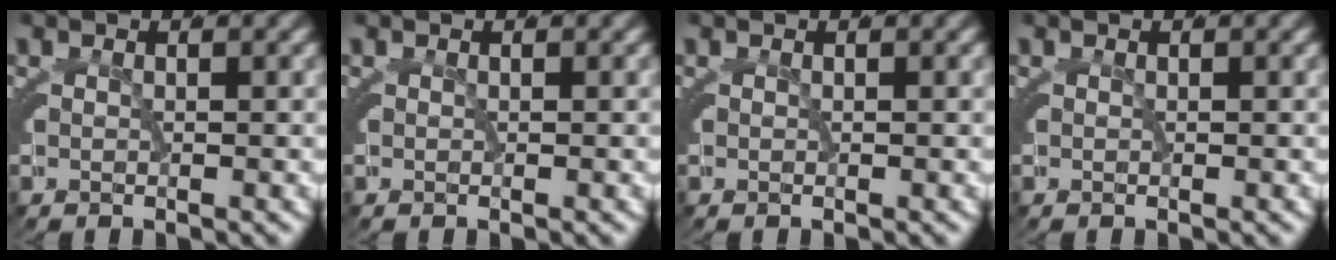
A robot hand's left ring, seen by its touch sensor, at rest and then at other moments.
{"total": 0.0}
{"total": 0.0}
{"total": 0.0}